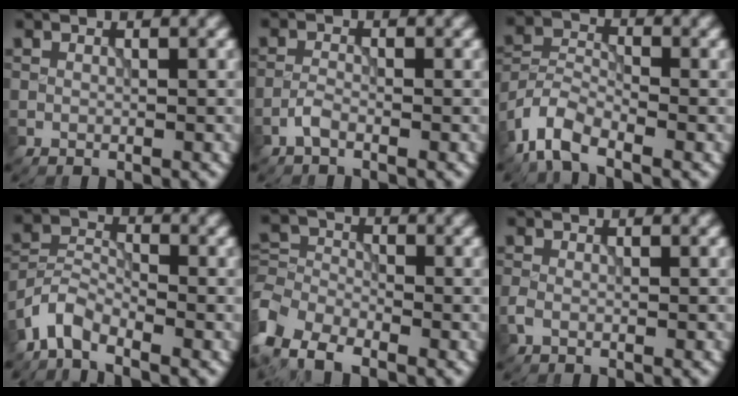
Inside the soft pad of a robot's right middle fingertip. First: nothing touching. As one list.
[{"total": 1.3, "force": [-1.0, 0.4, 0.8], "torque": [-0.020, 0.003, -0.024]}, {"total": 4.8, "force": [-3.5, 1.9, 2.7], "torque": [-0.056, -0.002, -0.081]}, {"total": 3.5, "force": [-2.9, 1.3, 1.5], "torque": [-0.031, 0.006, -0.072]}, {"total": 5.2, "force": [-3.3, 2.9, 2.7], "torque": [-0.048, 0.003, -0.077]}, {"total": 1.1, "force": [-0.6, 0.6, 0.6], "torque": [-0.018, 0.000, -0.016]}]